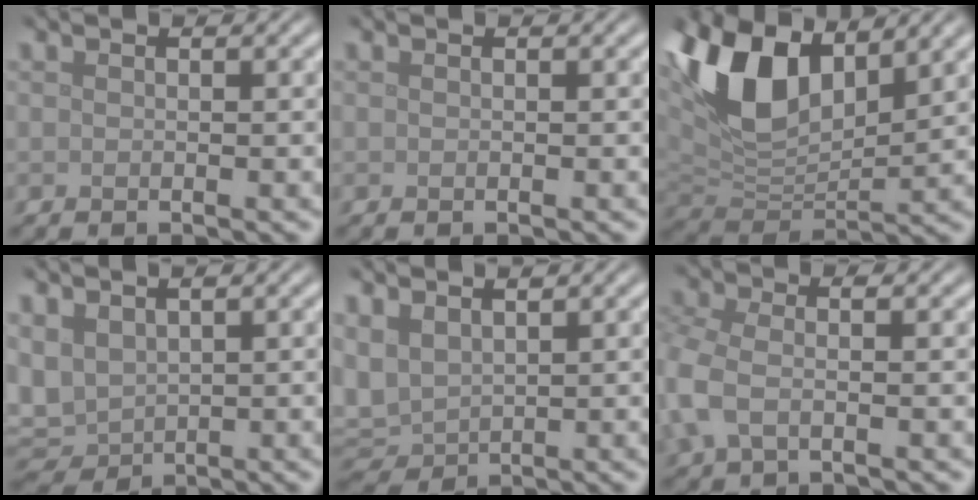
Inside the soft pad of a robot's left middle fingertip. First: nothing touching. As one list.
[{"total": 0.0}, {"total": 10.4, "force": [4.7, 5.5, 7.5], "torque": [-0.171, 0.013, 0.085]}, {"total": 4.1, "force": [0.9, 2.9, 2.7], "torque": [-0.071, 0.001, 0.017]}, {"total": 4.1, "force": [1.5, 2.8, 2.6], "torque": [-0.071, 0.004, 0.028]}, {"total": 4.0, "force": [-0.6, 2.2, 3.3], "torque": [-0.089, 0.003, -0.023]}]